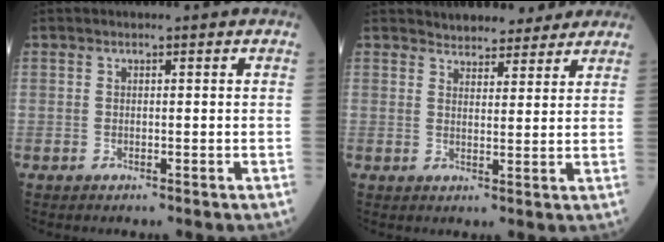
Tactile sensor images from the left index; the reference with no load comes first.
{"total": 8.1, "force": [7.4, 2.7, 1.9], "torque": [-0.017, 0.012, 0.093]}